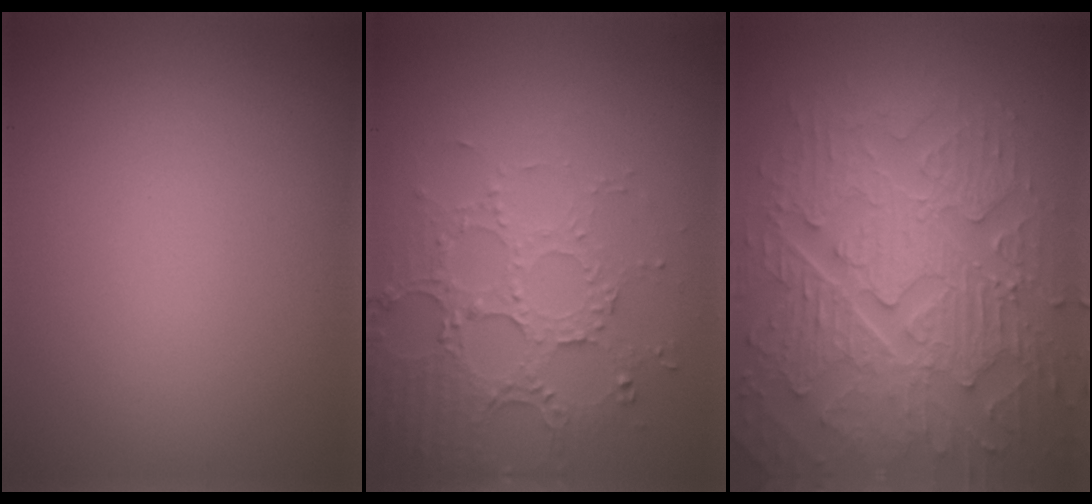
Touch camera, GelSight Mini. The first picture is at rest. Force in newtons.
{"total": 4.2, "press": 3.9, "slide": 1.6}
{"total": 9.4, "press": 6.8, "slide": 6.5}